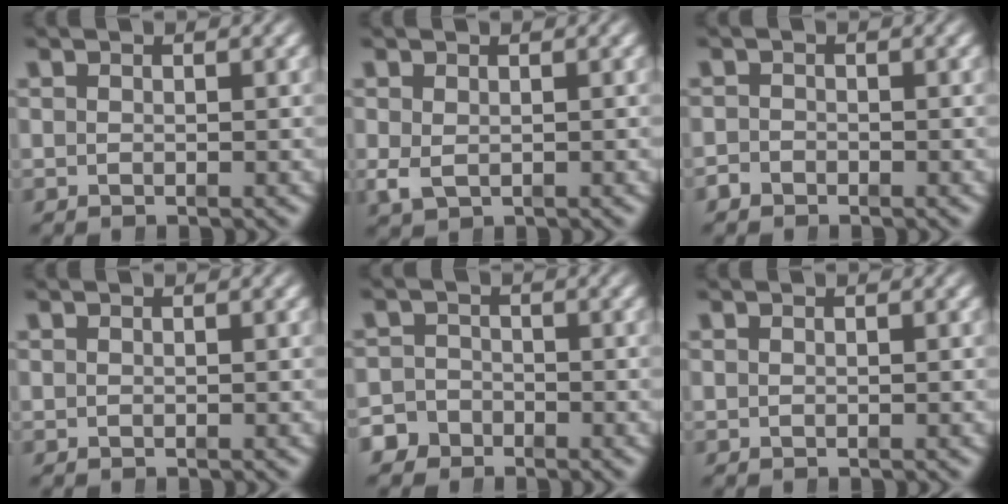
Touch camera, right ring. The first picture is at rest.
{"total": 1.2, "force": [-0.2, 0.7, 0.9], "torque": [-0.022, -0.014, 0.009]}
{"total": 1.3, "force": [-1.1, 0.6, -0.1], "torque": [0.004, -0.010, -0.019]}
{"total": 0.0}
{"total": 3.4, "force": [-2.6, 2.3, 0.3], "torque": [-0.004, -0.014, -0.045]}
{"total": 0.0}